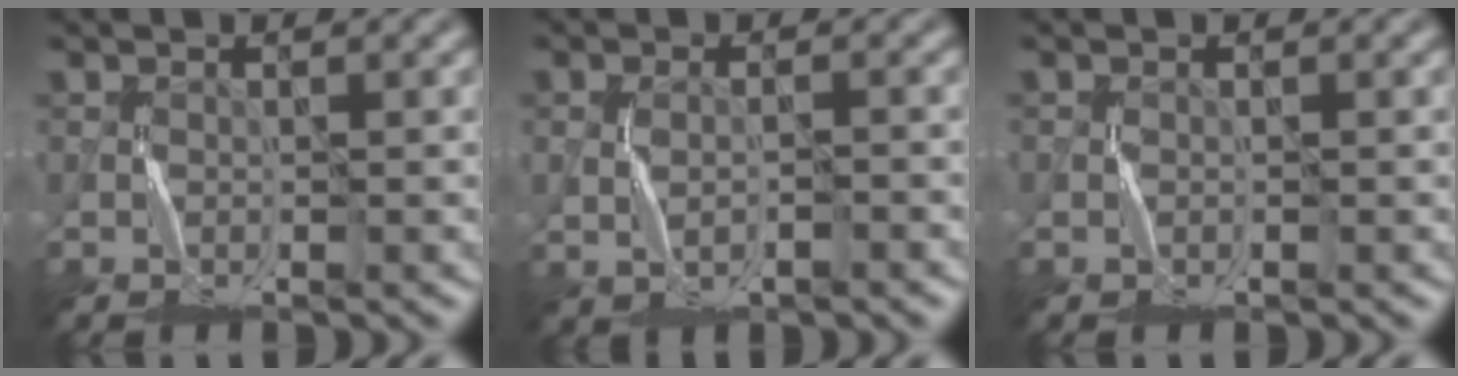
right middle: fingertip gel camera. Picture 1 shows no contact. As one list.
[{"total": 1.4, "force": [-0.6, 0.7, 1.1], "torque": [-0.030, 0.001, -0.007]}, {"total": 0.0}]